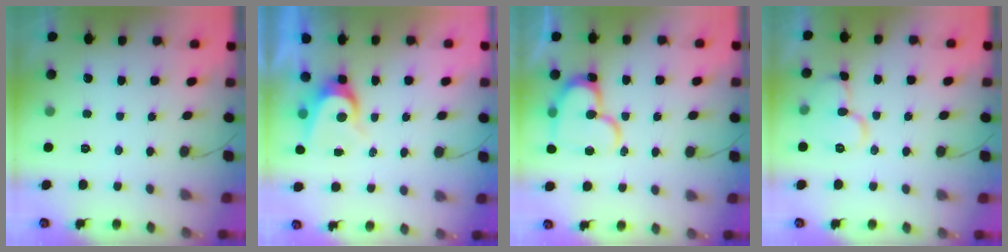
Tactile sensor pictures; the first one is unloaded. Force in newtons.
{"total": 7.0, "press": 7.0, "slide": 0.7}
{"total": 17.2, "press": 17.2, "slide": 1.5}
{"total": 10.3, "press": 10.3, "slide": 0.9}